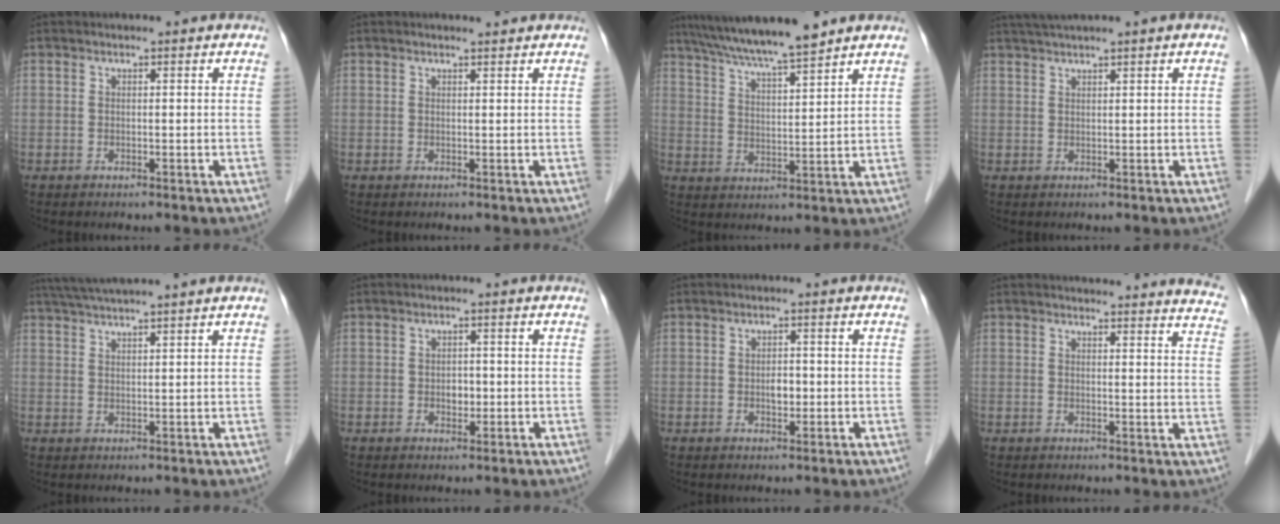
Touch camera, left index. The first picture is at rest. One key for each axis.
{"total": 1.5, "fx": 1.4, "fy": 0.0, "fz": 0.5, "tx": -0.009, "ty": 0.006, "tz": 0.022}
{"total": 11.6, "fx": 10.1, "fy": -0.2, "fz": 5.8, "tx": -0.103, "ty": 0.019, "tz": 0.167}
{"total": 4.1, "fx": 3.2, "fy": -0.7, "fz": 2.4, "tx": -0.047, "ty": 0.026, "tz": 0.061}
{"total": 8.1, "fx": 7.0, "fy": -1.2, "fz": 3.8, "tx": -0.065, "ty": 0.031, "tz": 0.109}
{"total": 1.8, "fx": -0.3, "fy": 1.2, "fz": 1.2, "tx": -0.018, "ty": 0.002, "tz": -0.002}
{"total": 1.9, "fx": -0.3, "fy": 1.1, "fz": 1.5, "tx": -0.023, "ty": 0.003, "tz": -0.004}
{"total": 14.4, "fx": 14.1, "fy": 1.0, "fz": 3.1, "tx": -0.012, "ty": -0.065, "tz": 0.129}